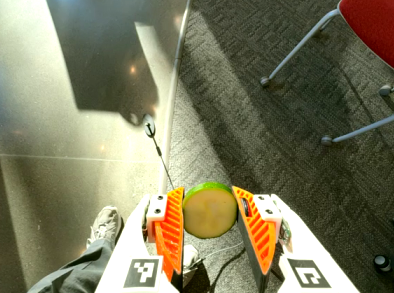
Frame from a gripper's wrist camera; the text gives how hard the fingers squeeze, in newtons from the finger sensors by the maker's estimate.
{"total": 11.6, "left": 12.1, "right": 11.2}